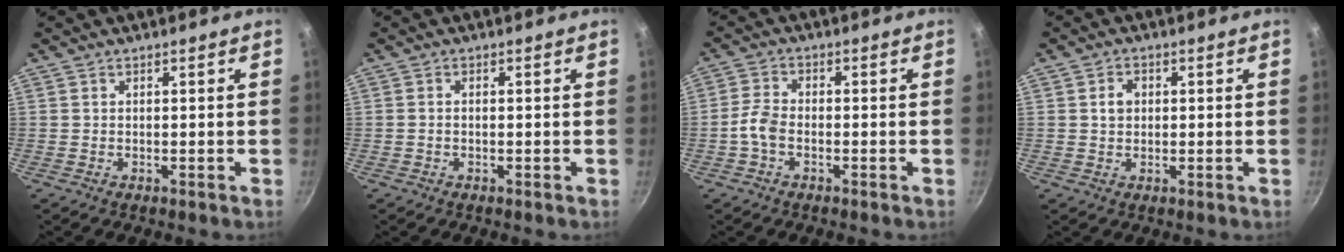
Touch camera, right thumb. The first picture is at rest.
{"total": 0.7, "force": [-0.2, 0.4, 0.5], "torque": [-0.013, 0.006, -0.004]}
{"total": 4.0, "force": [-1.6, 2.3, 2.8], "torque": [-0.066, 0.018, -0.042]}
{"total": 3.1, "force": [0.5, 2.5, 1.7], "torque": [-0.017, 0.005, 0.005]}